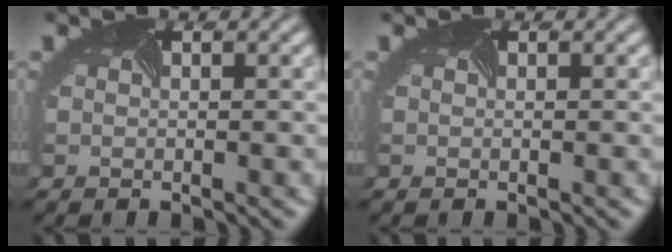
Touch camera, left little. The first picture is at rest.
{"total": 0.0}